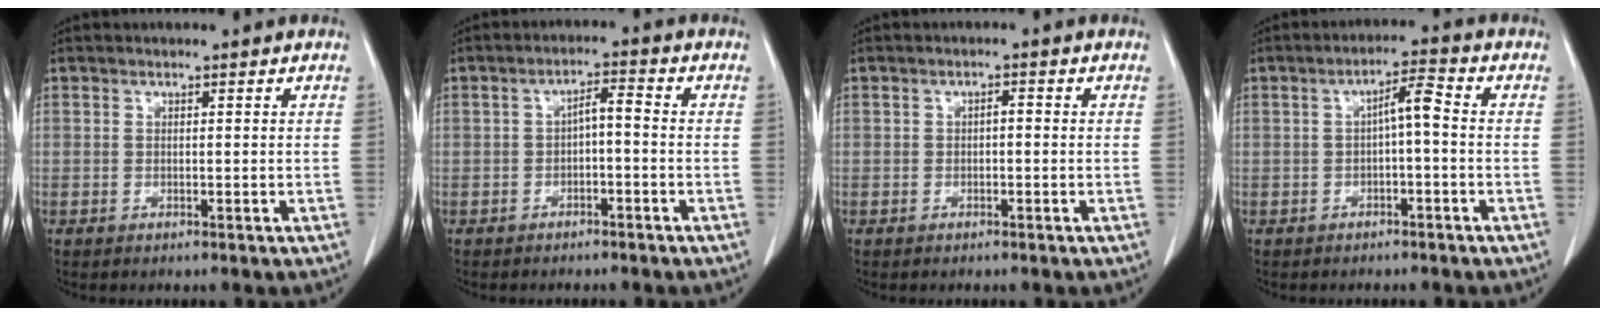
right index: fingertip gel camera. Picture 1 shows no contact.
{"total": 3.7, "force": [-0.7, 1.4, 3.4], "torque": [-0.066, 0.018, -0.010]}
{"total": 1.5, "force": [0.0, 0.7, 1.3], "torque": [-0.025, 0.010, 0.001]}
{"total": 4.4, "force": [-0.1, 1.0, 4.3], "torque": [-0.076, 0.019, -0.001]}